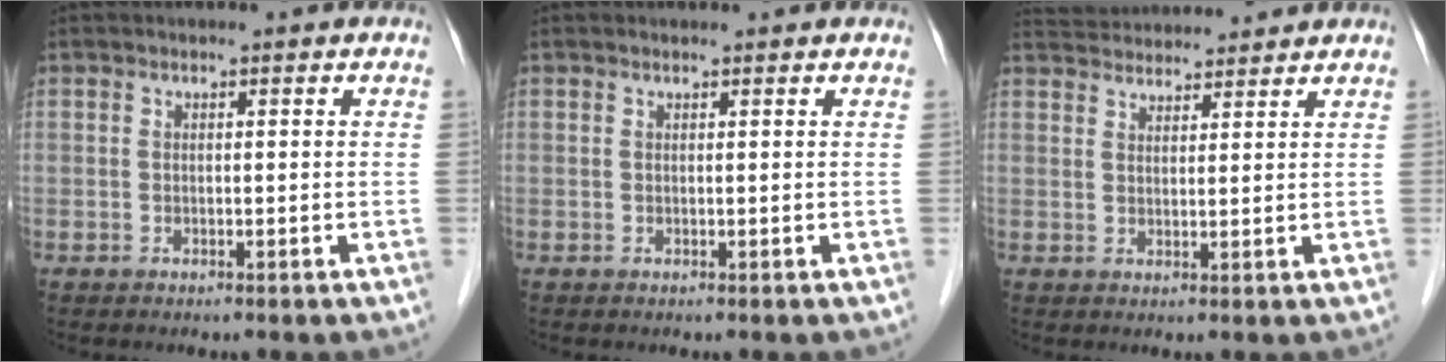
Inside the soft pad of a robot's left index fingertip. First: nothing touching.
{"total": 0.8, "force": [0.8, 0.0, 0.1], "torque": [-0.008, 0.006, 0.011]}
{"total": 8.4, "force": [8.2, 0.9, 1.6], "torque": [-0.033, 0.035, 0.127]}